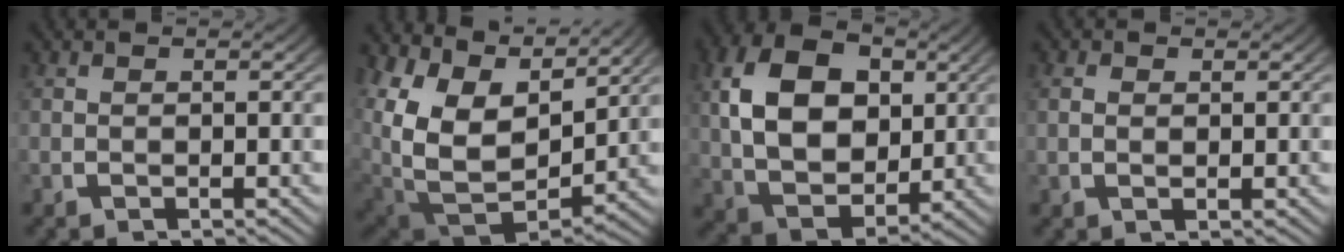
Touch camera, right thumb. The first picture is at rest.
{"total": 14.1, "force": [0.0, 10.1, 9.9], "torque": [-0.242, -0.060, 0.025]}
{"total": 14.2, "force": [1.1, 10.2, 9.9], "torque": [-0.204, -0.033, 0.027]}
{"total": 0.8, "force": [0.4, 0.4, 0.6], "torque": [-0.005, -0.002, 0.011]}